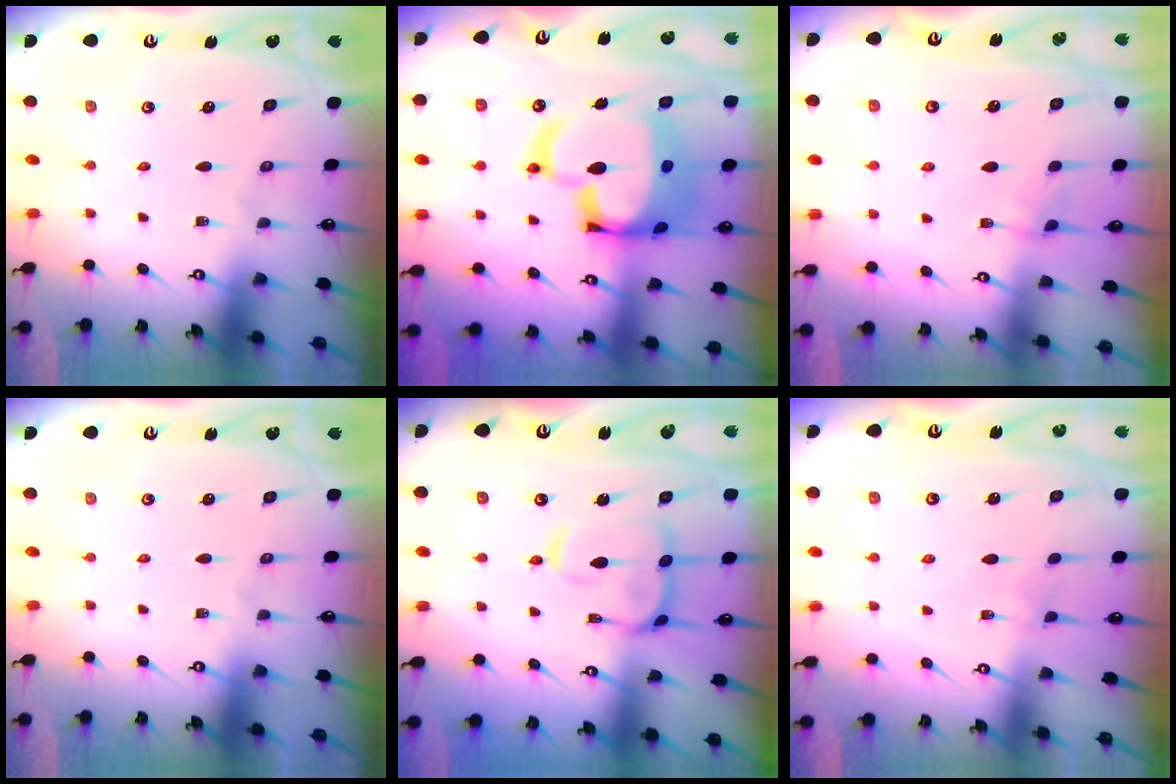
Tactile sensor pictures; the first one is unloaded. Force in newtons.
{"total": 19.2, "press": 19.0, "slide": 2.6}
{"total": 2.8, "press": 2.8, "slide": 0.3}
{"total": 0.0}
{"total": 6.5, "press": 6.4, "slide": 1.2}
{"total": 2.3, "press": 2.3, "slide": 0.3}